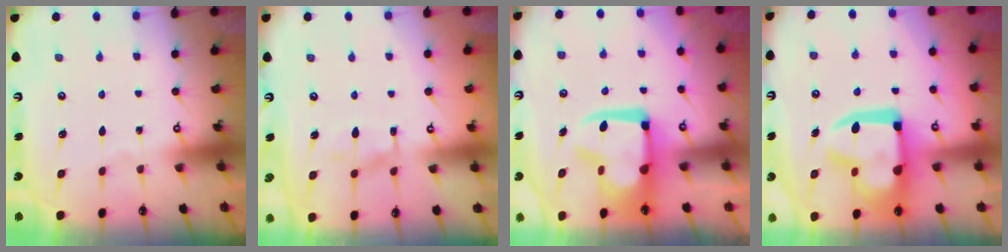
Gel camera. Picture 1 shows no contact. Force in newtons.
{"total": 7.6, "press": 7.5, "slide": 0.7}
{"total": 15.7, "press": 15.6, "slide": 1.5}
{"total": 21.6, "press": 21.5, "slide": 2.1}